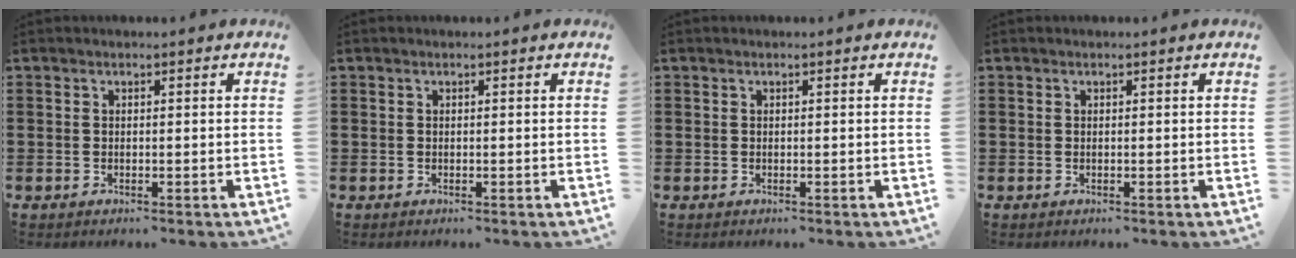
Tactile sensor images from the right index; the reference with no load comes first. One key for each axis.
{"total": 0.0}
{"total": 0.0}
{"total": 0.0}